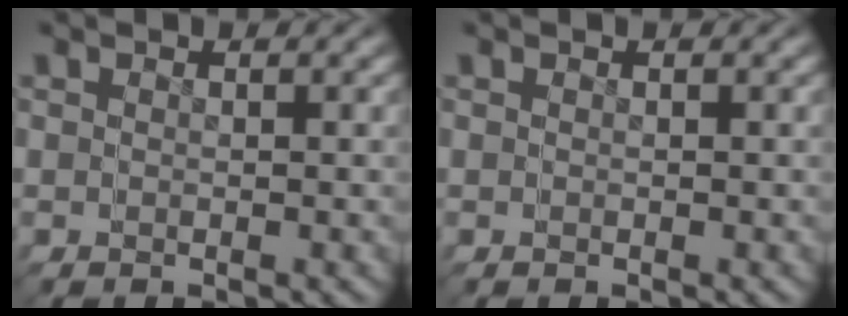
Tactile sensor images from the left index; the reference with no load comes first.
{"total": 0.0}